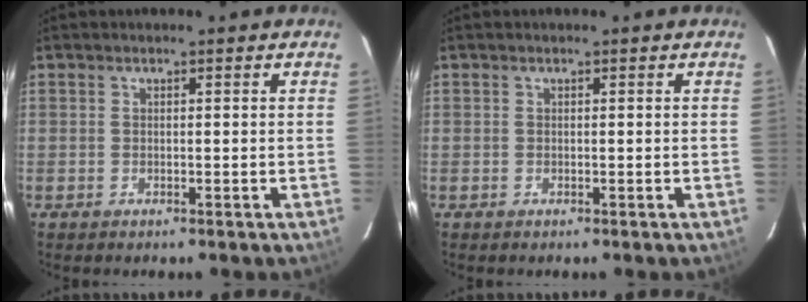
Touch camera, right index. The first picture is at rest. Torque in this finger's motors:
{"motor_torque": [0.00, 0.00, 0.02, 0.01]}